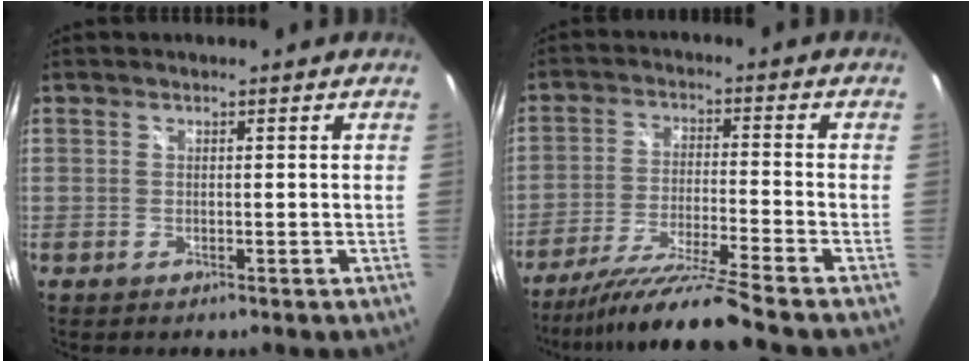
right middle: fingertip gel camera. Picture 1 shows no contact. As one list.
[{"total": 12.6, "force": [-10.9, -2.8, 5.7], "torque": [-0.122, -0.018, -0.193]}]